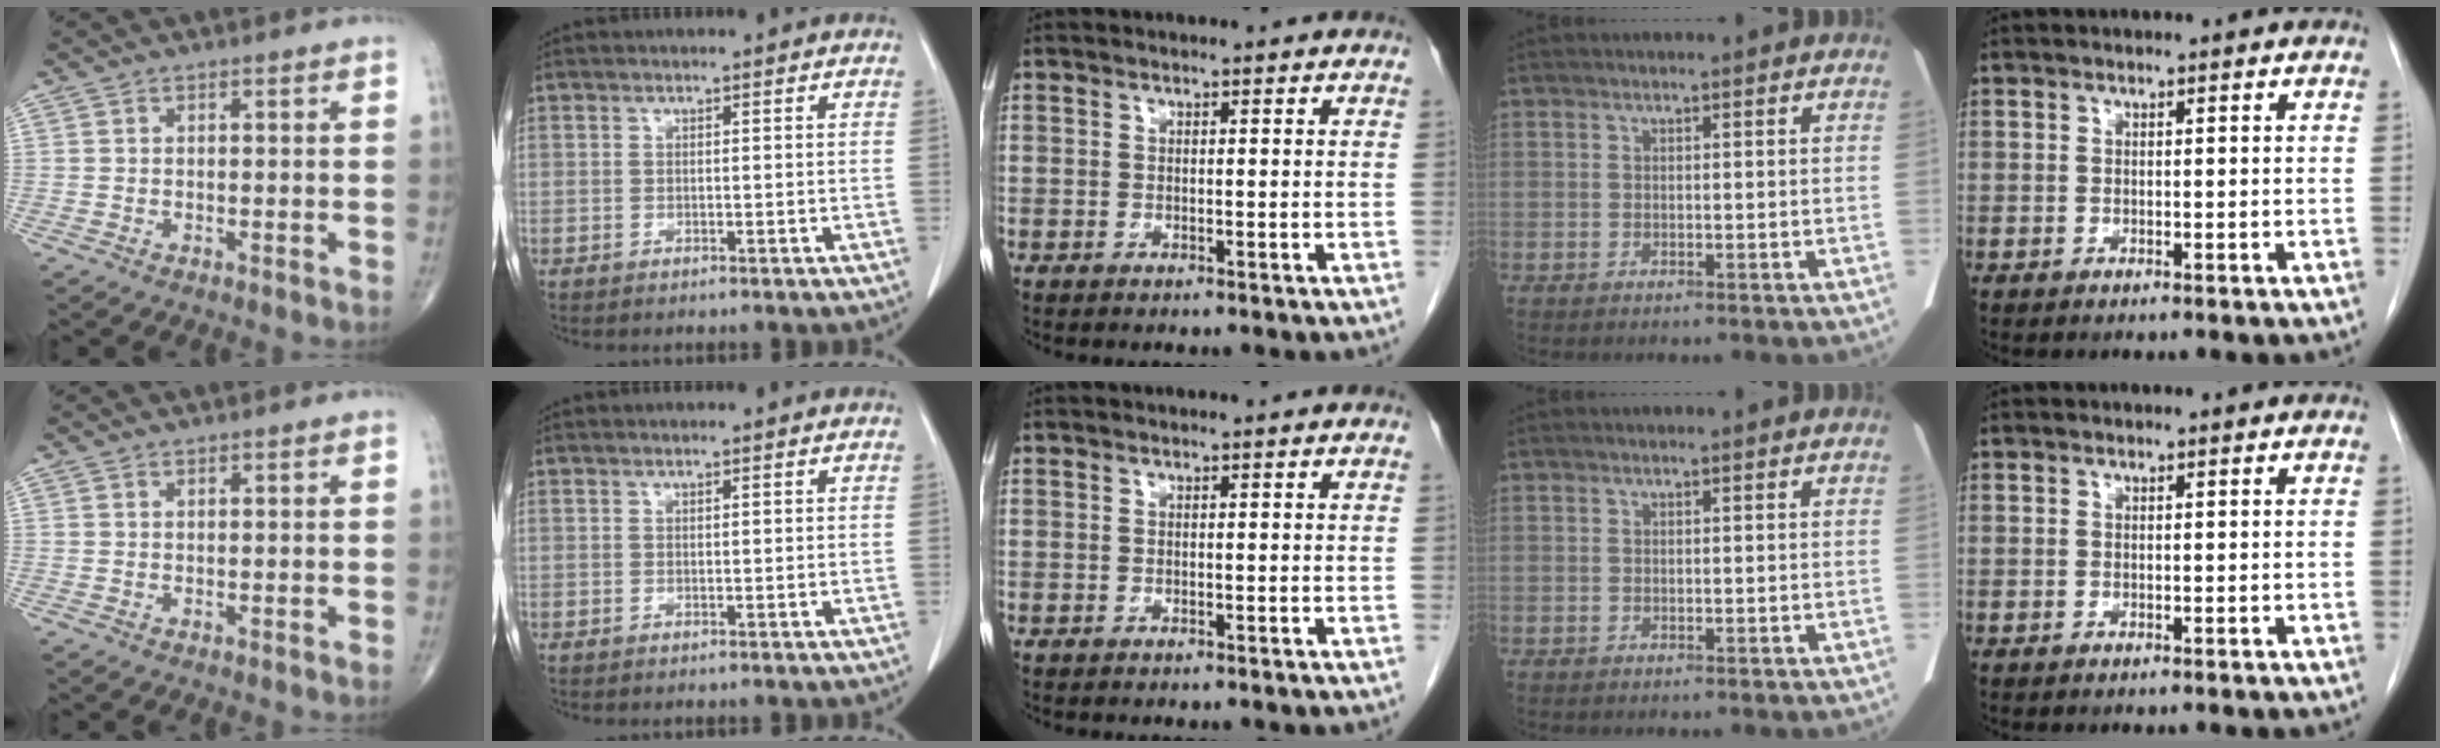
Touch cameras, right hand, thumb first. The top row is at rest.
{}